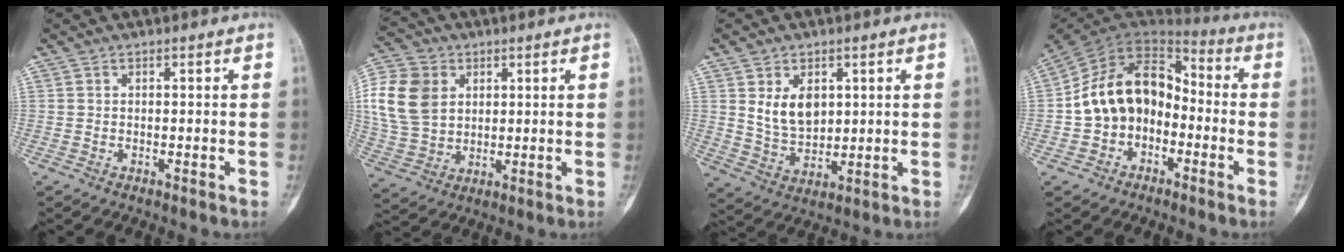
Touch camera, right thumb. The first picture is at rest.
{"total": 13.9, "force": [3.4, 10.8, 8.1], "torque": [-0.155, 0.001, 0.066]}
{"total": 7.7, "force": [2.4, 5.1, 5.2], "torque": [-0.072, -0.019, 0.057]}
{"total": 15.4, "force": [-2.8, 11.6, 9.7], "torque": [-0.141, 0.063, -0.060]}